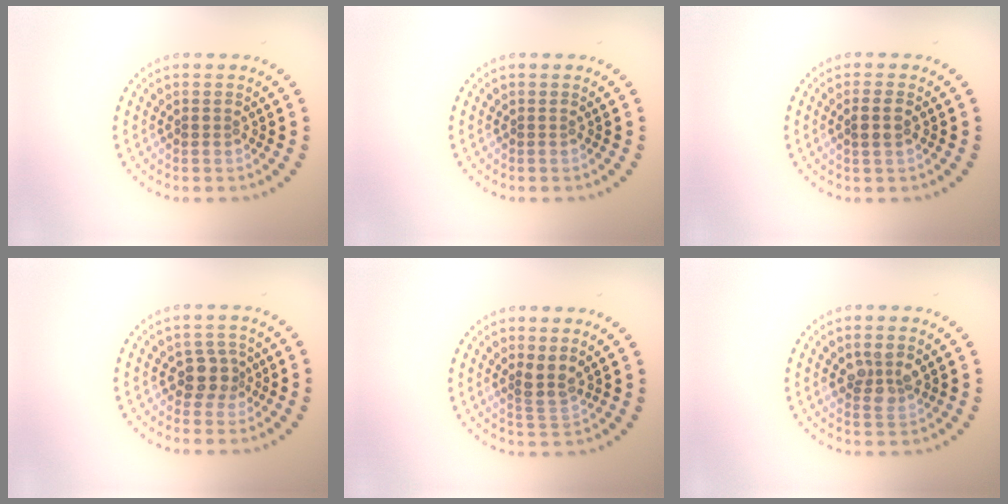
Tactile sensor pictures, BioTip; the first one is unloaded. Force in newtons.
{"total": 0.0}
{"total": 1.7, "press": 1.6, "slide": 0.6}
{"total": 2.3, "press": 2.0, "slide": 1.2}
{"total": 2.2, "press": 1.7, "slide": 1.4}
{"total": 2.6, "press": 2.4, "slide": 1.0}